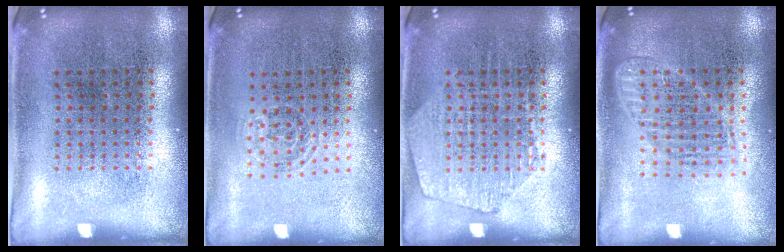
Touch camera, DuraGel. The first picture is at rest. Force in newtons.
{"total": 0.7, "press": 0.5, "slide": 0.5}
{"total": 1.5, "press": 1.5, "slide": 0.3}
{"total": 1.6, "press": 1.4, "slide": 0.8}